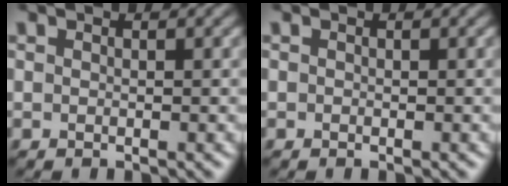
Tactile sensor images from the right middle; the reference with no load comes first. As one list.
[{"total": 0.0}]